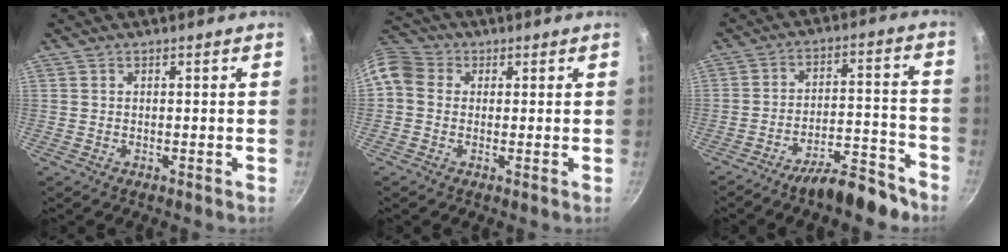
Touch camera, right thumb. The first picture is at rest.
{"total": 9.0, "force": [1.0, 7.7, 4.6], "torque": [-0.090, 0.024, 0.002]}
{"total": 11.3, "force": [-8.7, 3.4, 6.4], "torque": [-0.075, 0.087, -0.130]}